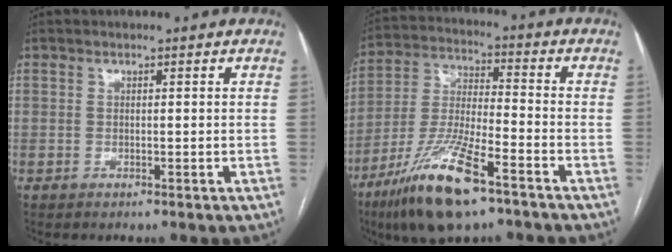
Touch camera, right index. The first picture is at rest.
{"total": 15.5, "force": [-9.6, 3.0, 11.8], "torque": [-0.249, -0.030, -0.175]}